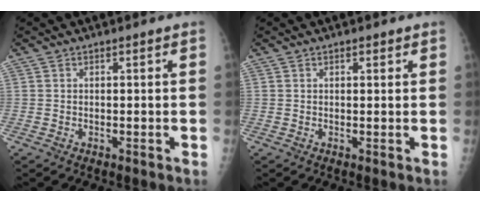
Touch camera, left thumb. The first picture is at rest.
{"total": 1.2, "force": [0.7, 0.5, 0.7], "torque": [-0.008, -0.002, 0.010]}